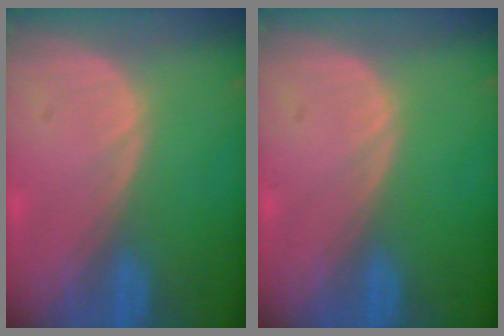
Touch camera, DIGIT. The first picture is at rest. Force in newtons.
{"total": 0.0}